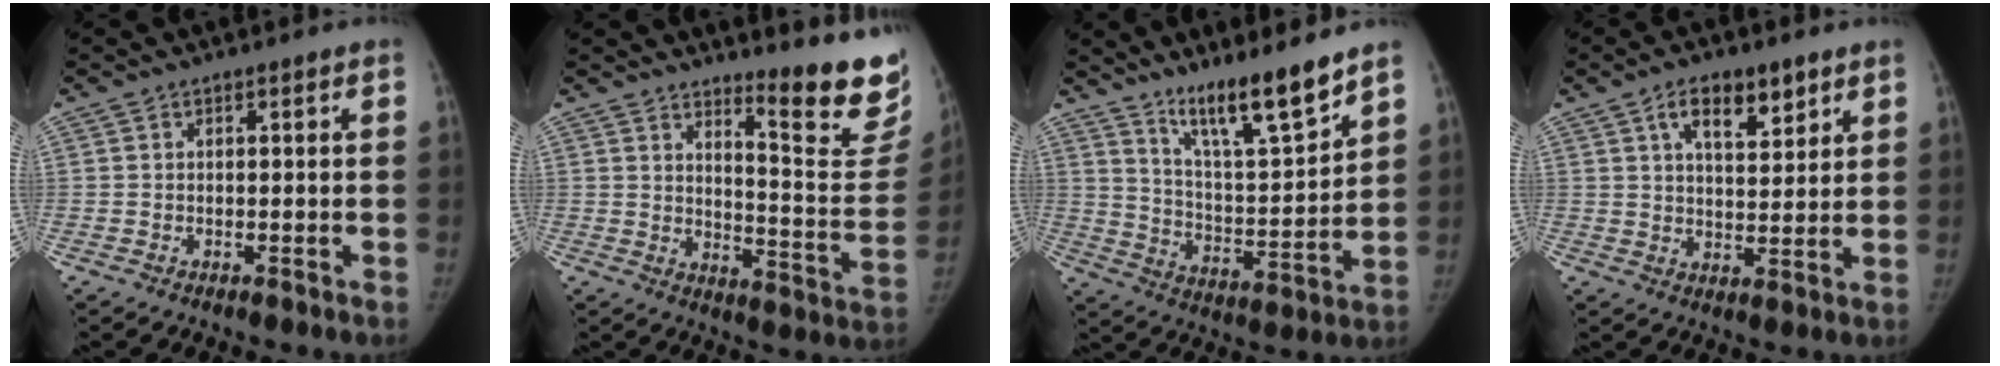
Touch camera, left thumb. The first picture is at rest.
{"total": 17.0, "force": [13.7, 3.0, 9.6], "torque": [-0.088, -0.147, 0.174]}
{"total": 13.4, "force": [10.5, 1.4, 8.2], "torque": [-0.119, -0.080, 0.187]}
{"total": 8.5, "force": [4.8, 3.9, 5.9], "torque": [-0.067, -0.025, 0.076]}